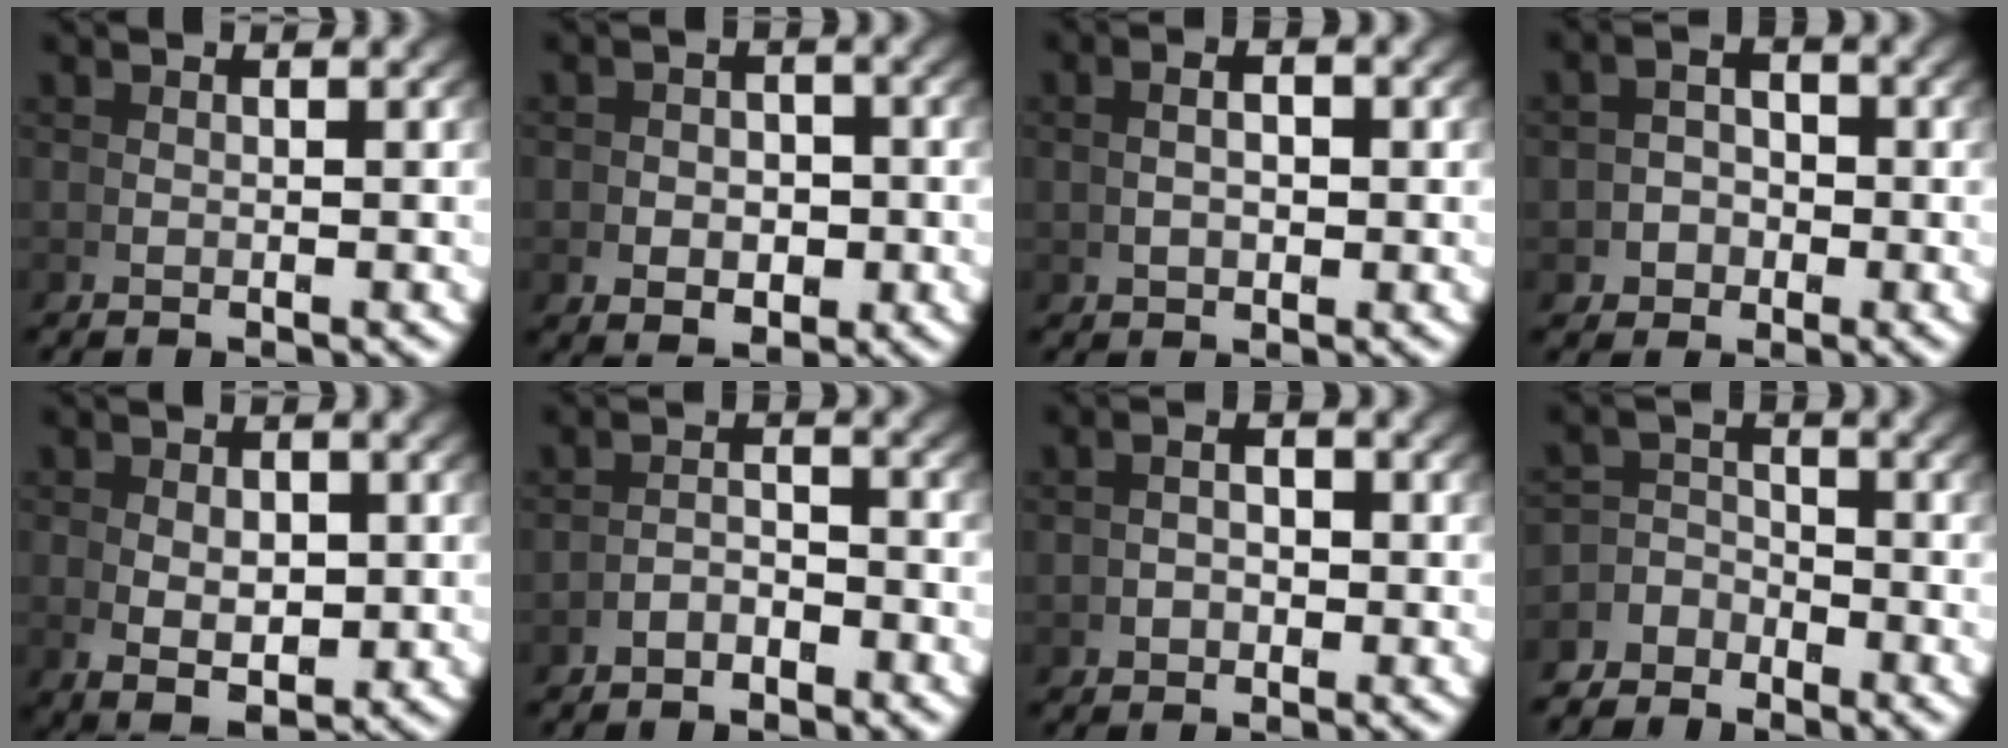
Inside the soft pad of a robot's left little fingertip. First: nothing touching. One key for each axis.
{"total": 2.7, "fx": -0.9, "fy": 1.8, "fz": 1.8, "tx": -0.007, "ty": -0.006, "tz": -0.013}
{"total": 2.1, "fx": 0.5, "fy": 0.9, "fz": 1.9, "tx": -0.019, "ty": 0.006, "tz": 0.010}
{"total": 3.3, "fx": -1.1, "fy": 2.8, "fz": 1.4, "tx": -0.017, "ty": -0.011, "tz": -0.020}
{"total": 4.8, "fx": -1.0, "fy": 2.7, "fz": 3.8, "tx": -0.068, "ty": -0.030, "tz": 0.004}
{"total": 2.0, "fx": -1.9, "fy": 0.4, "fz": 0.6, "tx": 0.006, "ty": 0.000, "tz": -0.036}
{"total": 1.5, "fx": -0.2, "fy": 0.9, "fz": 1.2, "tx": -0.011, "ty": 0.001, "tz": -0.006}
{"total": 3.3, "fx": -2.0, "fy": 2.4, "fz": 0.9, "tx": -0.006, "ty": -0.008, "tz": -0.037}